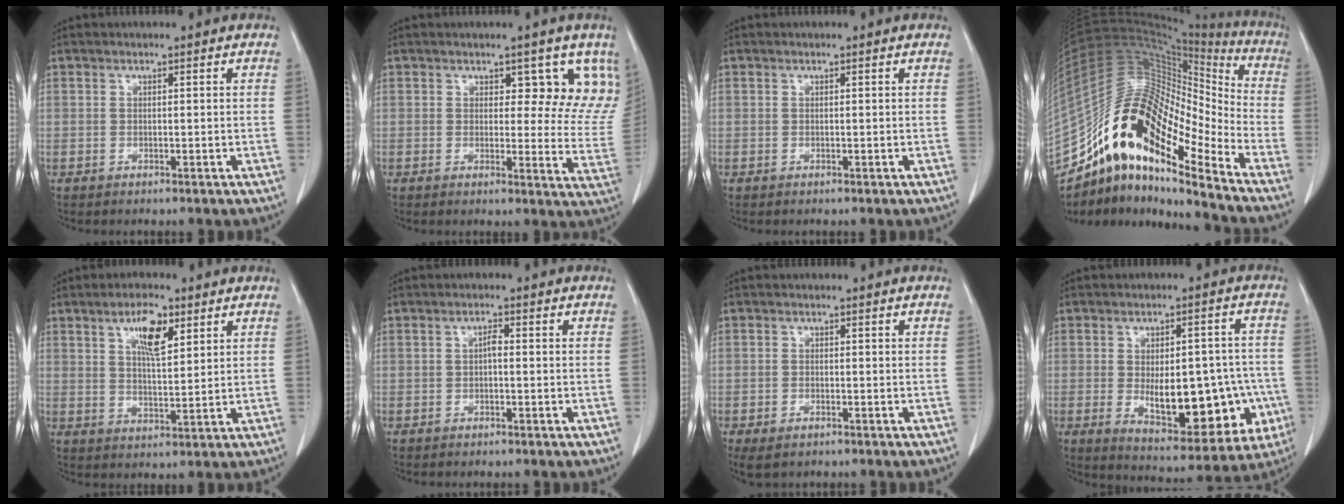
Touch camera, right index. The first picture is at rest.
{"total": 9.0, "force": [6.2, 4.5, 4.9], "torque": [-0.027, -0.019, 0.057]}
{"total": 0.0}
{"total": 20.8, "force": [-14.2, 5.4, 14.2], "torque": [-0.265, 0.046, -0.255]}
{"total": 6.7, "force": [3.4, 1.9, 5.5], "torque": [-0.098, 0.002, 0.059]}
{"total": 1.3, "force": [-0.2, 0.4, 1.2], "torque": [-0.022, 0.004, -0.004]}
{"total": 3.4, "force": [-2.2, 1.6, 2.0], "torque": [-0.038, -0.007, -0.031]}
{"total": 16.5, "force": [-3.5, 7.3, 14.3], "torque": [-0.186, 0.015, -0.026]}